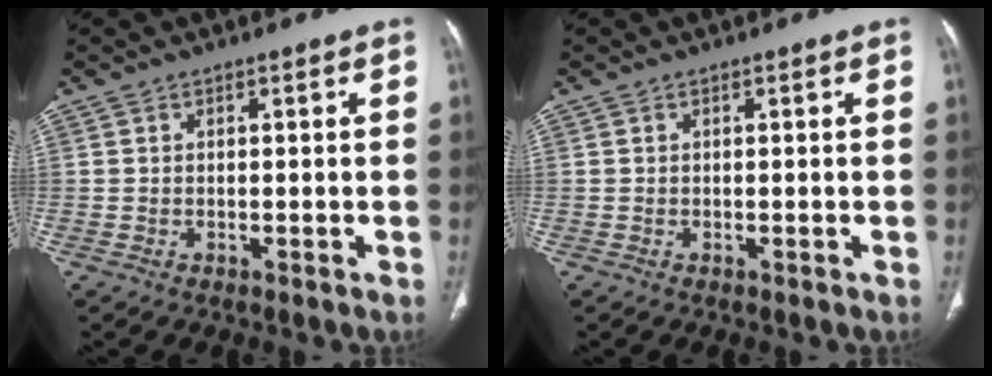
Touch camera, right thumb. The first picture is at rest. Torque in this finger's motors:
{"motor_torque": [0.00, 0.00, -0.03, 0.03, 0.00]}